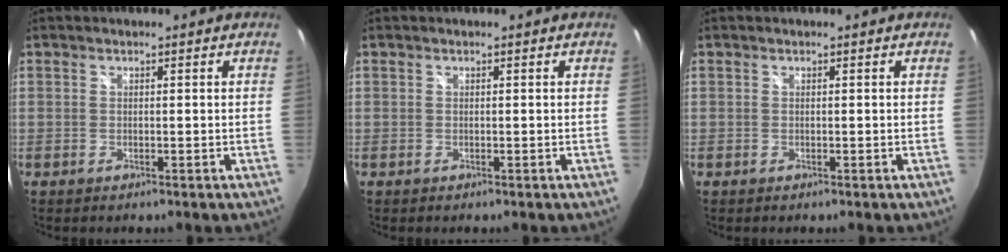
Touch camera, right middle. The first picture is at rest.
{"total": 0.0}
{"total": 0.0}